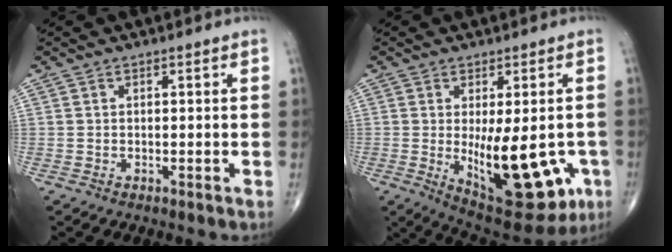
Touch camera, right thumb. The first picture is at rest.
{"total": 17.5, "force": [-3.8, 7.3, 15.4], "torque": [-0.186, -0.024, -0.029]}